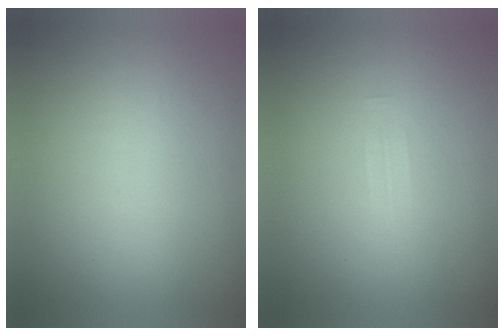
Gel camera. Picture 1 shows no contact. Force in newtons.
{"total": 1.2}